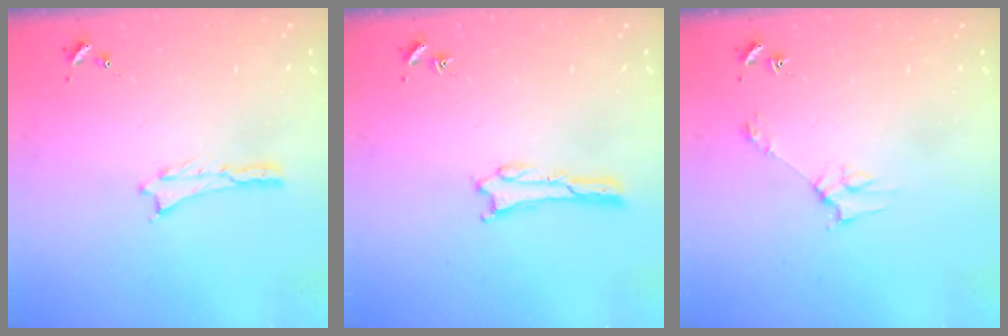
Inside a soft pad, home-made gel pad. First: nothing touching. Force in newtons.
{"total": 0.8, "press": 0.8, "slide": 0.2}
{"total": 2.8, "press": 2.8, "slide": 0.2}